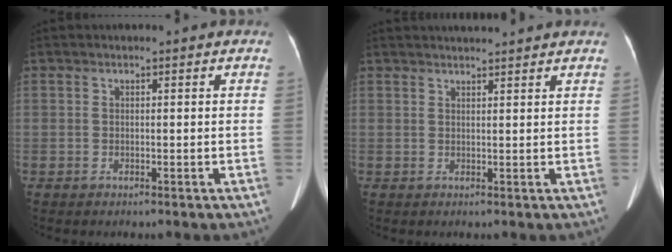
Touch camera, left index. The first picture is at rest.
{"total": 4.5, "force": [4.3, 0.0, 1.4], "torque": [-0.020, 0.024, 0.056]}